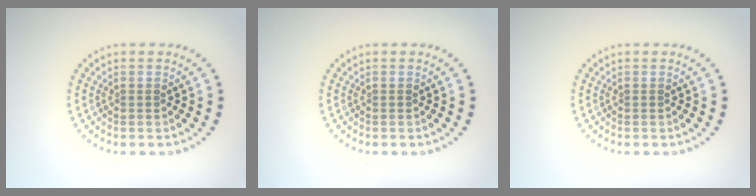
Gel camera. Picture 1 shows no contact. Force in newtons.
{"total": 0.0}
{"total": 0.0}